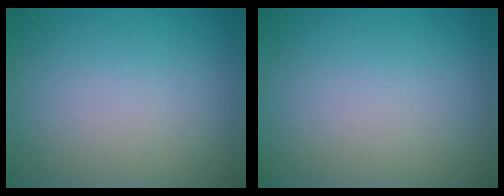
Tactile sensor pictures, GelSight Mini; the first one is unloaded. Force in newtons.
{"total": 0.0}